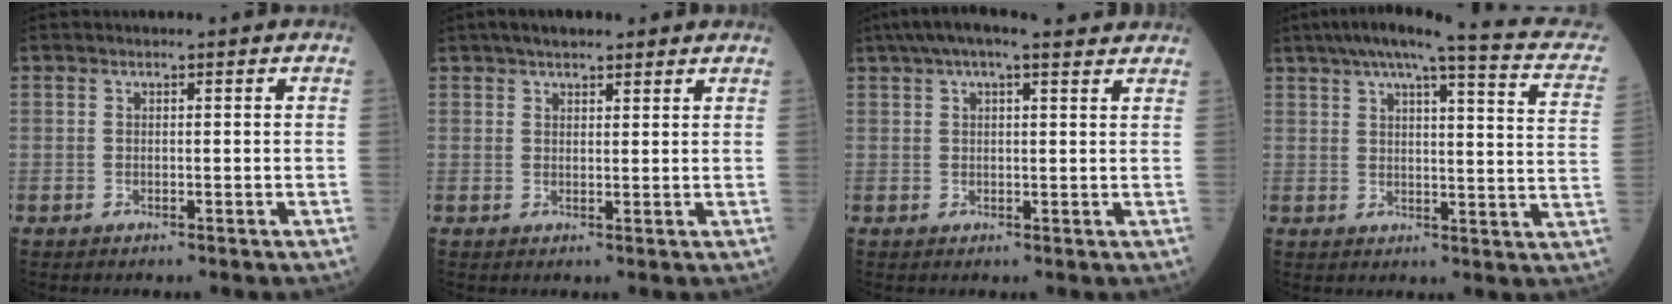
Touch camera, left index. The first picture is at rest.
{"total": 4.8, "force": [3.9, 1.6, 2.4], "torque": [-0.031, 0.028, 0.060]}
{"total": 9.9, "force": [8.0, 2.1, 5.5], "torque": [-0.090, 0.049, 0.113]}
{"total": 19.8, "force": [15.6, 2.2, 12.0], "torque": [-0.169, 0.009, 0.177]}